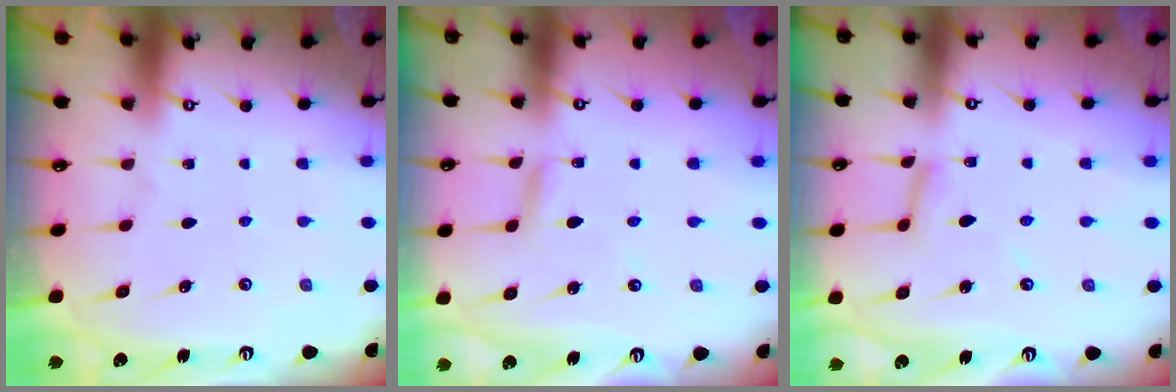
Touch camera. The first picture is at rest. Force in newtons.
{"total": 2.5, "press": 2.5, "slide": 0.2}
{"total": 4.2, "press": 4.2, "slide": 0.3}